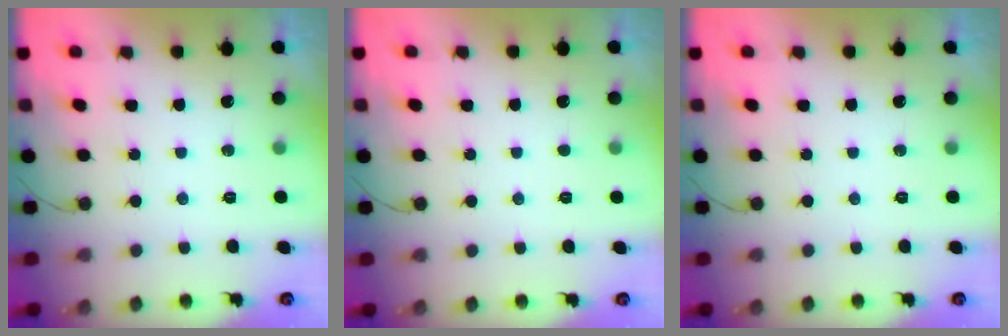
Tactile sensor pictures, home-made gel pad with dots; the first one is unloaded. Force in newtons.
{"total": 1.6, "press": 1.6, "slide": 0.2}
{"total": 0.0}